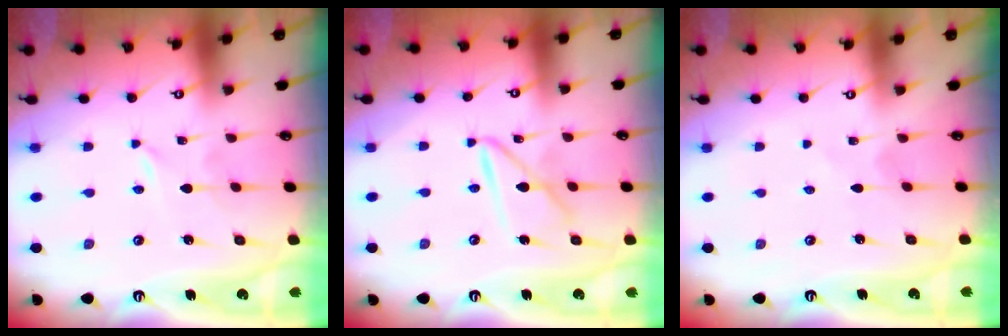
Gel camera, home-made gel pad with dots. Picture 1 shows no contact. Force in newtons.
{"total": 9.8, "press": 9.8, "slide": 0.9}
{"total": 1.6, "press": 1.6, "slide": 0.2}